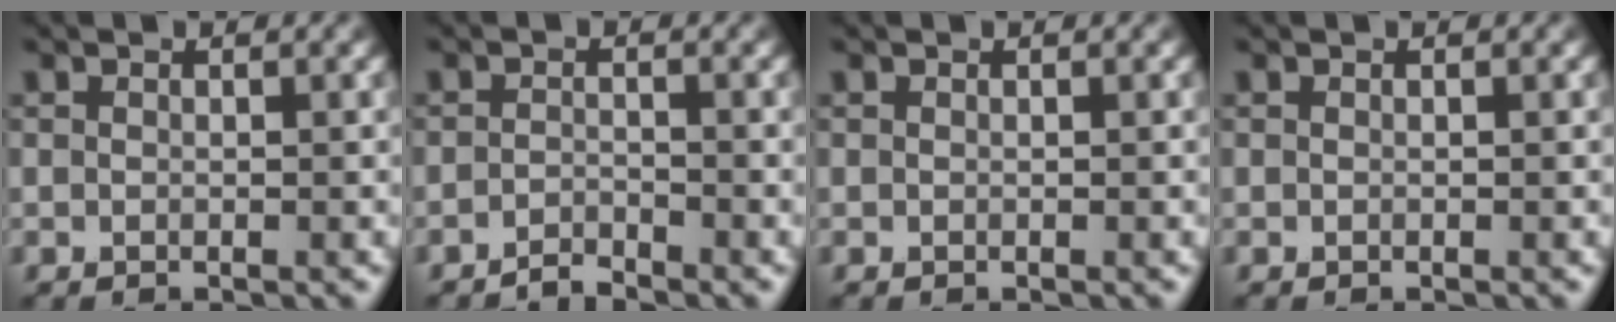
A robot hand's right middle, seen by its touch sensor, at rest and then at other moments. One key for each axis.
{"total": 1.4, "fx": -1.3, "fy": 0.1, "fz": 0.3, "tx": -0.002, "ty": 0.004, "tz": -0.029}
{"total": 0.0}
{"total": 0.0}